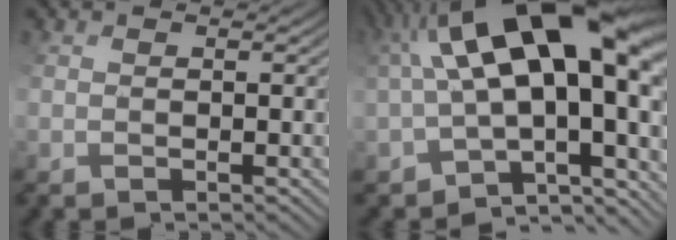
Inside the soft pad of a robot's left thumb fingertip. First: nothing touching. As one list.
[{"total": 15.9, "force": [1.6, 6.5, 14.4], "torque": [-0.200, 0.027, 0.041]}]